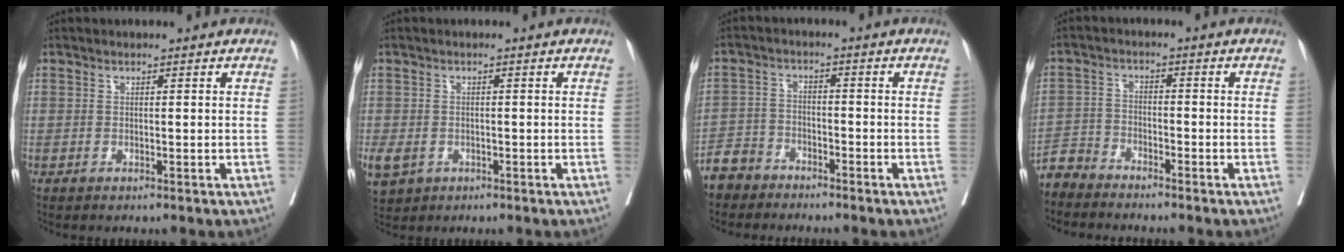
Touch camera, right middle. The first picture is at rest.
{"total": 8.9, "force": [-3.6, 7.2, 3.6], "torque": [-0.116, -0.008, -0.049]}
{"total": 5.2, "force": [-4.6, 2.5, 0.1], "torque": [-0.010, -0.006, -0.095]}
{"total": 4.2, "force": [-4.1, 0.7, -0.4], "torque": [0.006, -0.009, -0.083]}